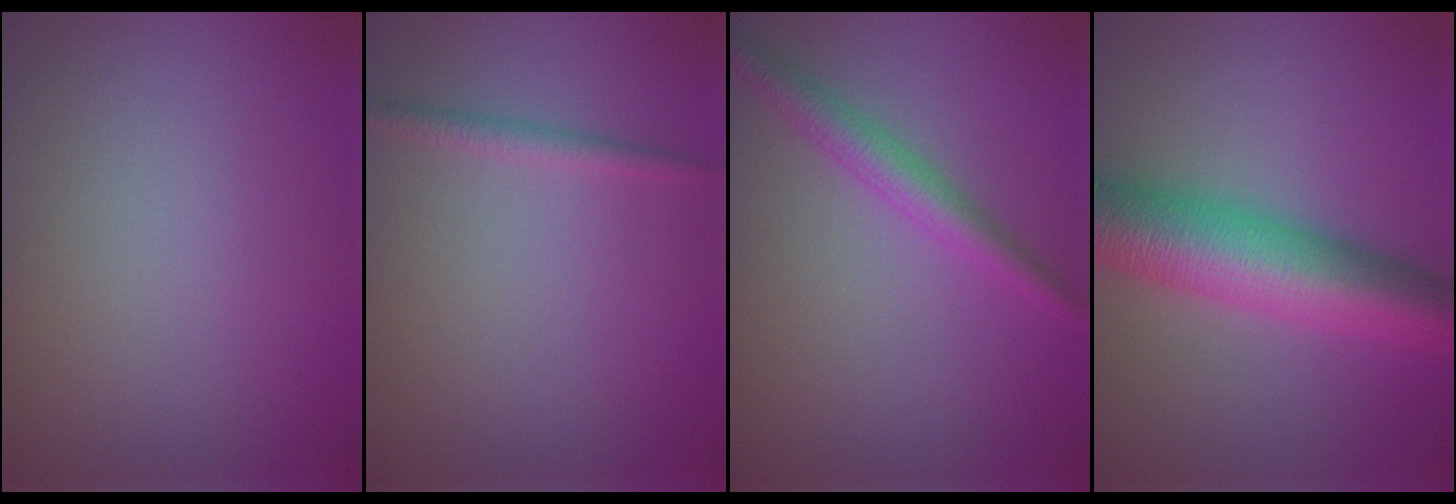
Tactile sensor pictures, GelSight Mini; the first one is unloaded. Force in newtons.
{"total": 1.3, "press": 1.3, "slide": 0.1}
{"total": 3.0, "press": 3.0, "slide": 0.1}
{"total": 10.1, "press": 10.1, "slide": 0.1}